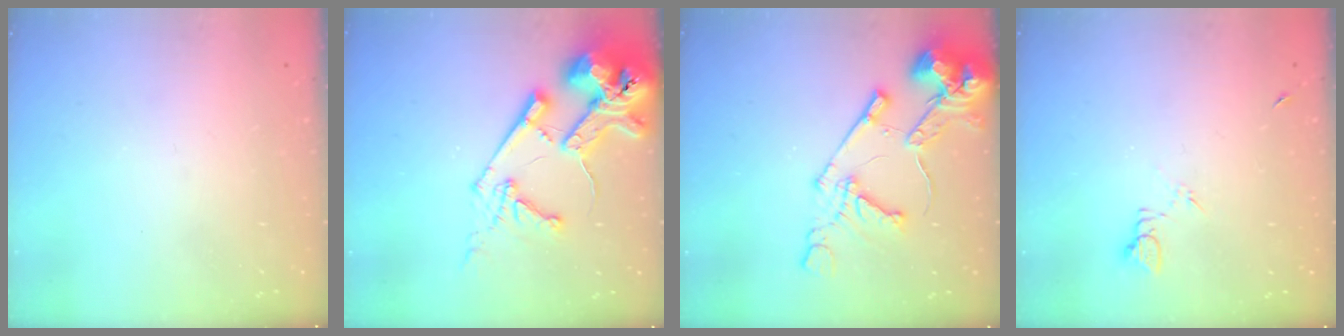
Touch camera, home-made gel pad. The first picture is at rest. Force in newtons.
{"total": 19.2, "press": 19.1, "slide": 2.3}
{"total": 14.5, "press": 14.4, "slide": 1.8}
{"total": 4.5, "press": 4.4, "slide": 0.6}